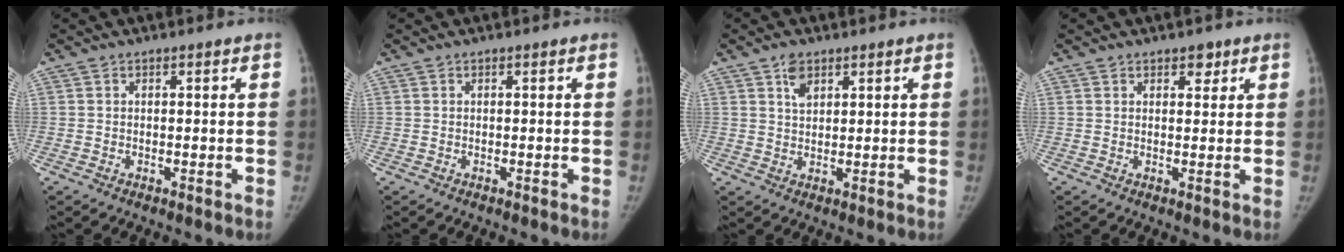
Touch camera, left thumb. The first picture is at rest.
{"total": 0.0}
{"total": 3.6, "force": [2.1, 2.1, 2.0], "torque": [-0.026, -0.009, 0.040]}
{"total": 2.4, "force": [1.5, 1.4, 1.2], "torque": [0.001, -0.008, 0.021]}